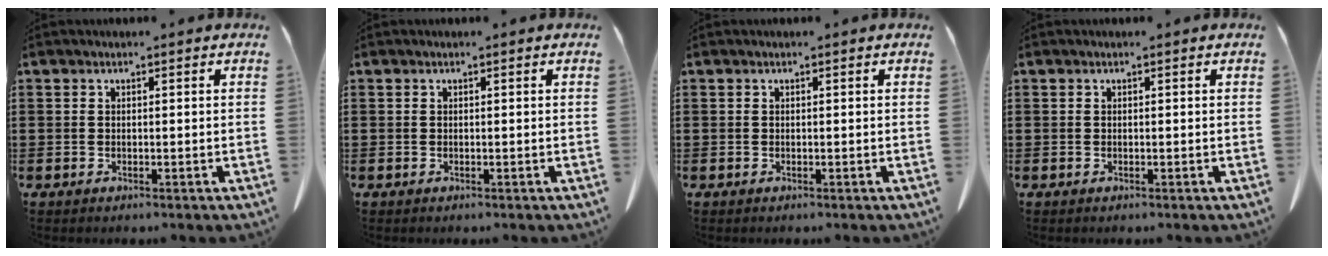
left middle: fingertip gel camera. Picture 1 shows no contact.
{"total": 0.0}
{"total": 0.0}
{"total": 0.0}